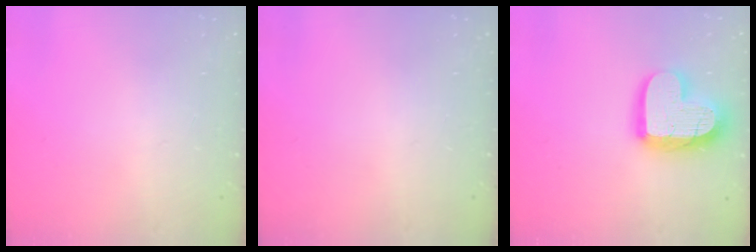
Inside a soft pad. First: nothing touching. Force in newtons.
{"total": 0.0}
{"total": 18.3, "press": 18.2, "slide": 1.9}